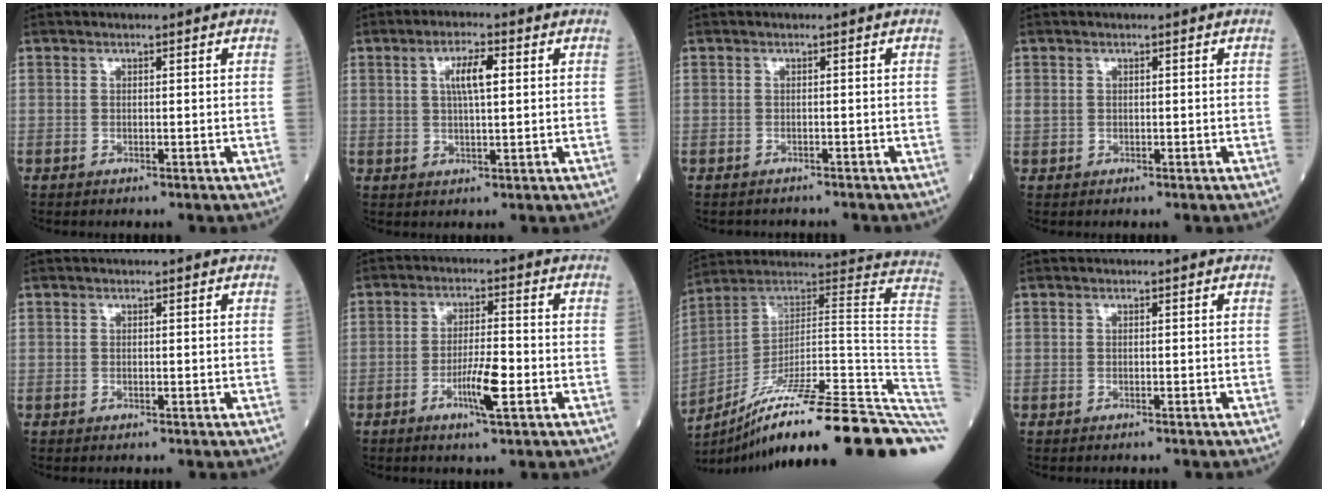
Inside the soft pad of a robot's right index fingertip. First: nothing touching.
{"total": 4.9, "force": [1.3, 1.0, 4.6], "torque": [-0.086, 0.007, 0.025]}
{"total": 2.4, "force": [-2.2, 0.9, 0.1], "torque": [-0.004, -0.002, -0.031]}
{"total": 1.3, "force": [0.3, 1.1, 0.6], "torque": [-0.016, 0.012, 0.011]}
{"total": 0.0}
{"total": 5.9, "force": [-2.3, 0.4, 5.4], "torque": [-0.102, -0.005, -0.042]}
{"total": 33.5, "force": [-21.8, 0.9, 25.5], "torque": [-0.228, 0.013, -0.327]}
{"total": 0.7, "force": [-0.6, 0.0, 0.3], "torque": [-0.006, -0.001, -0.010]}